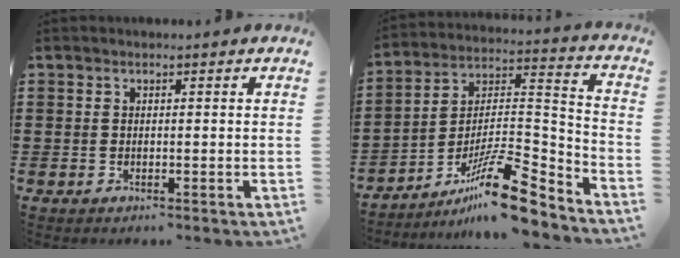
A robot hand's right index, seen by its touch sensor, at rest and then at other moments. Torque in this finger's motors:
{"motor_torque": [0.25, -0.40, 0.50, 0.11]}